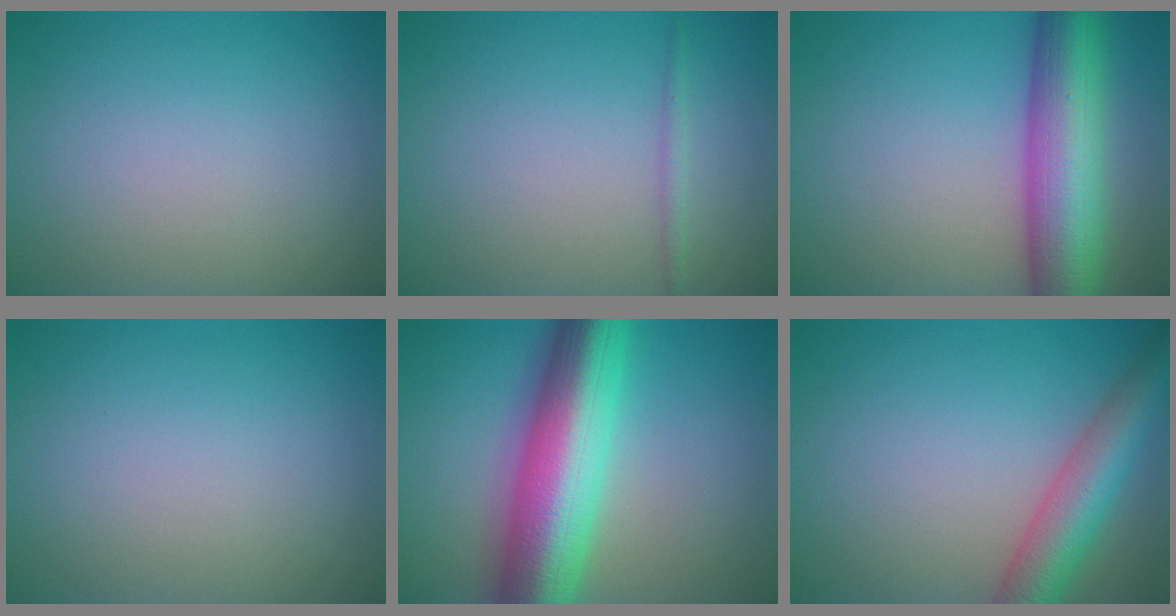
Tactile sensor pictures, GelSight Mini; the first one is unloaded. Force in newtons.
{"total": 0.9, "press": 0.9, "slide": 0.1}
{"total": 10.8, "press": 10.8, "slide": 0.4}
{"total": 0.0}
{"total": 13.1, "press": 13.1, "slide": 0.1}
{"total": 6.0, "press": 6.0, "slide": 0.2}